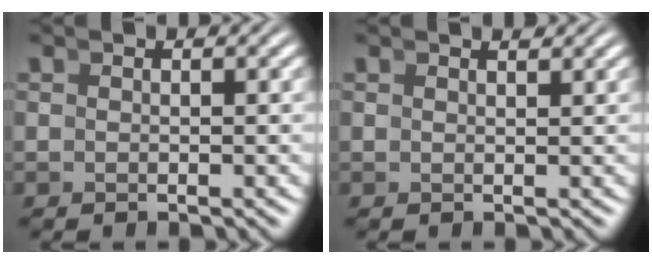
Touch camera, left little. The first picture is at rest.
{"total": 0.9, "force": [0.8, -0.5, 0.1], "torque": [0.007, -0.003, 0.015]}